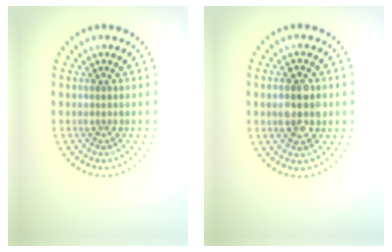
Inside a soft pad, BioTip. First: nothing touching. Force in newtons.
{"total": 4.0, "press": 4.0, "slide": 0.1}